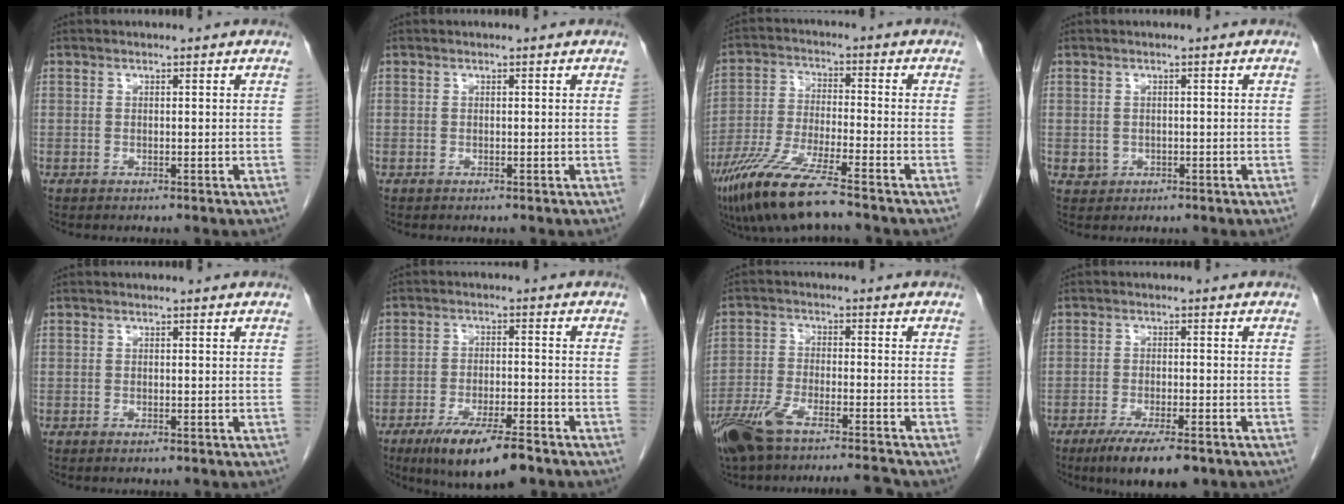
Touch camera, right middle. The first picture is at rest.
{"total": 0.0}
{"total": 15.6, "force": [-10.5, 6.6, 9.4], "torque": [-0.174, -0.007, -0.184]}
{"total": 1.5, "force": [-0.2, 1.4, 0.4], "torque": [-0.007, 0.003, 0.003]}
{"total": 0.7, "force": [-0.5, 0.2, 0.5], "torque": [-0.011, -0.002, -0.004]}
{"total": 10.6, "force": [-7.3, 2.0, 7.4], "torque": [-0.126, -0.020, -0.119]}
{"total": 11.8, "force": [-9.9, 1.1, 6.4], "torque": [-0.124, -0.005, -0.170]}
{"total": 9.0, "force": [-6.3, 1.8, 6.1], "torque": [-0.095, -0.017, -0.095]}